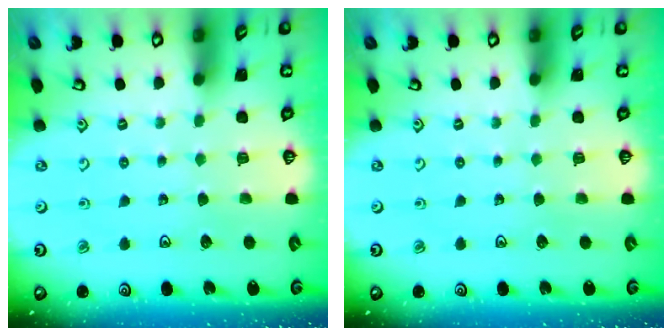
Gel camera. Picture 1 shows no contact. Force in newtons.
{"total": 0.0}